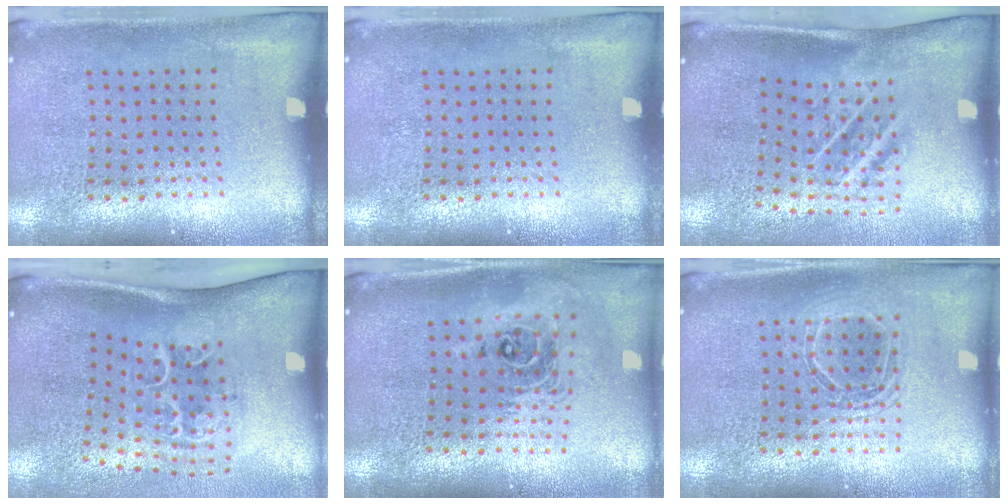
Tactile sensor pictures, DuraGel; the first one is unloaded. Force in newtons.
{"total": 0.0}
{"total": 1.8, "press": 1.1, "slide": 1.4}
{"total": 2.3, "press": 1.3, "slide": 1.9}
{"total": 2.1, "press": 1.6, "slide": 1.4}
{"total": 1.7, "press": 1.4, "slide": 0.9}